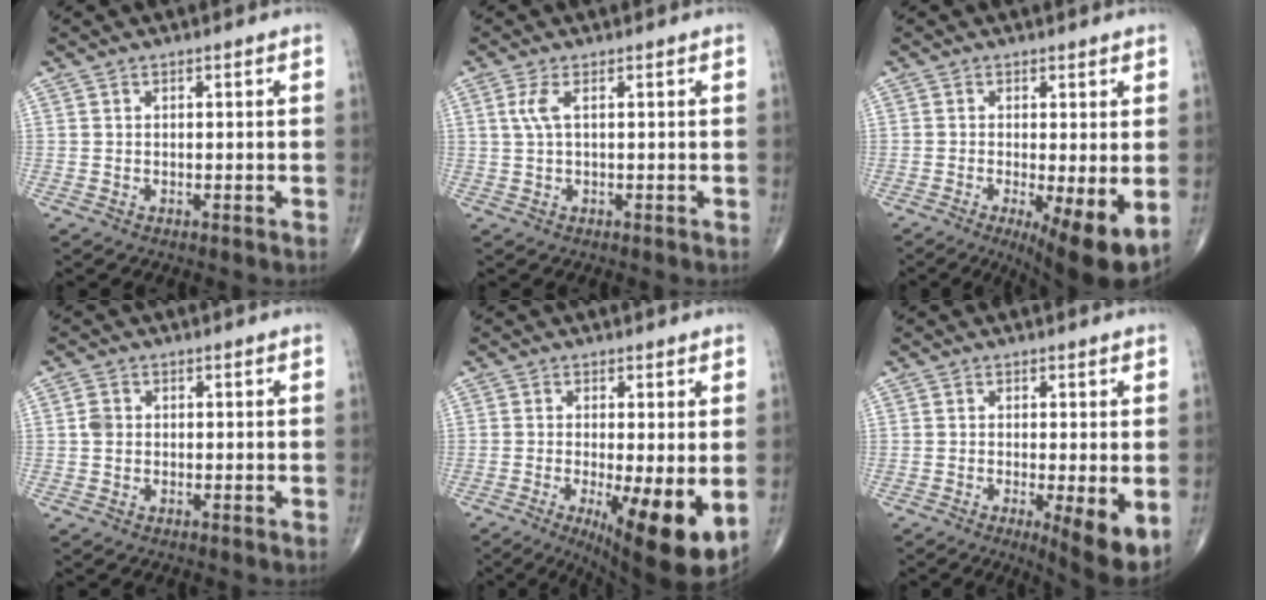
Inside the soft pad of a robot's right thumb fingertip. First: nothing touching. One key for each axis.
{"total": 2.5, "fx": 0.6, "fy": 0.6, "fz": 2.4, "tx": -0.072, "ty": 0.008, "tz": 0.017}
{"total": 10.4, "fx": -2.6, "fy": 2.8, "fz": 9.7, "tx": -0.145, "ty": -0.023, "tz": -0.034}
{"total": 1.9, "fx": 0.1, "fy": 1.5, "fz": 1.1, "tx": -0.020, "ty": 0.003, "tz": -0.001}
{"total": 12.7, "fx": -3.4, "fy": 3.0, "fz": 11.9, "tx": -0.169, "ty": -0.025, "tz": -0.043}
{"total": 7.6, "fx": -1.8, "fy": 1.6, "fz": 7.2, "tx": -0.107, "ty": -0.022, "tz": -0.027}